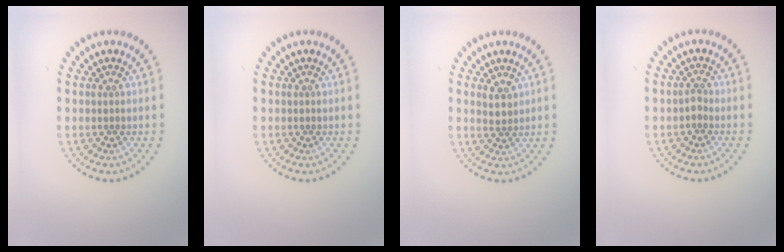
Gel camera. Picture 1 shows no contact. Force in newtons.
{"total": 0.0}
{"total": 1.6, "press": 1.4, "slide": 0.9}
{"total": 1.0, "press": 0.7, "slide": 0.7}